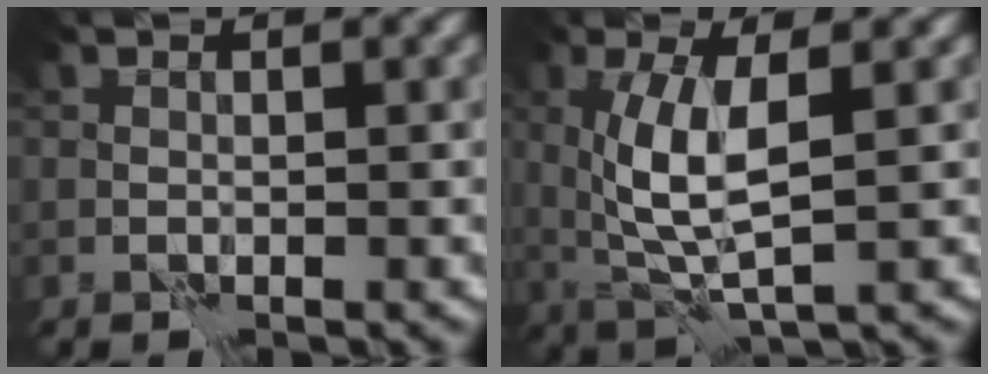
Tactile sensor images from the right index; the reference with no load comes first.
{"total": 5.6, "force": [1.2, 1.6, 5.2], "torque": [-0.115, -0.006, 0.028]}